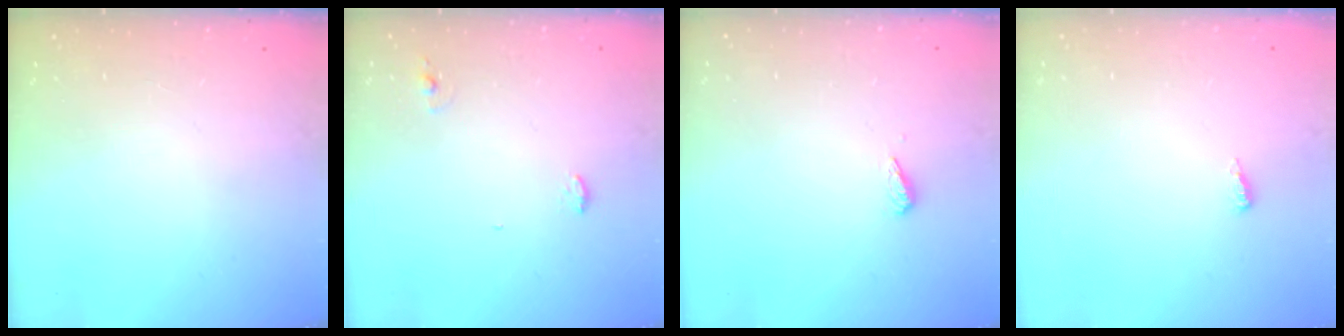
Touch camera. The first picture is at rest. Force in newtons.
{"total": 5.1, "press": 4.5, "slide": 2.4}
{"total": 2.7, "press": 2.7, "slide": 0.6}
{"total": 4.3, "press": 4.2, "slide": 0.9}